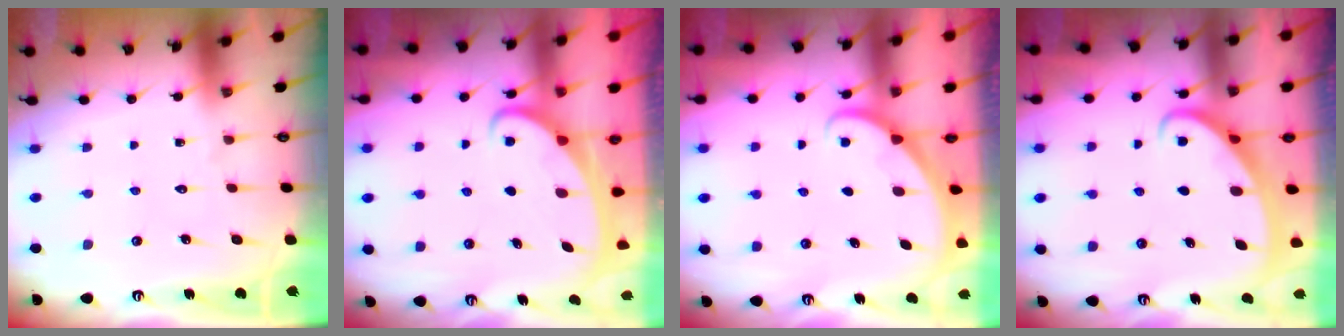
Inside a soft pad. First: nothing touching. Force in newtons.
{"total": 2.1, "press": 2.1, "slide": 0.3}
{"total": 2.8, "press": 2.8, "slide": 0.1}
{"total": 2.5, "press": 2.5, "slide": 0.4}